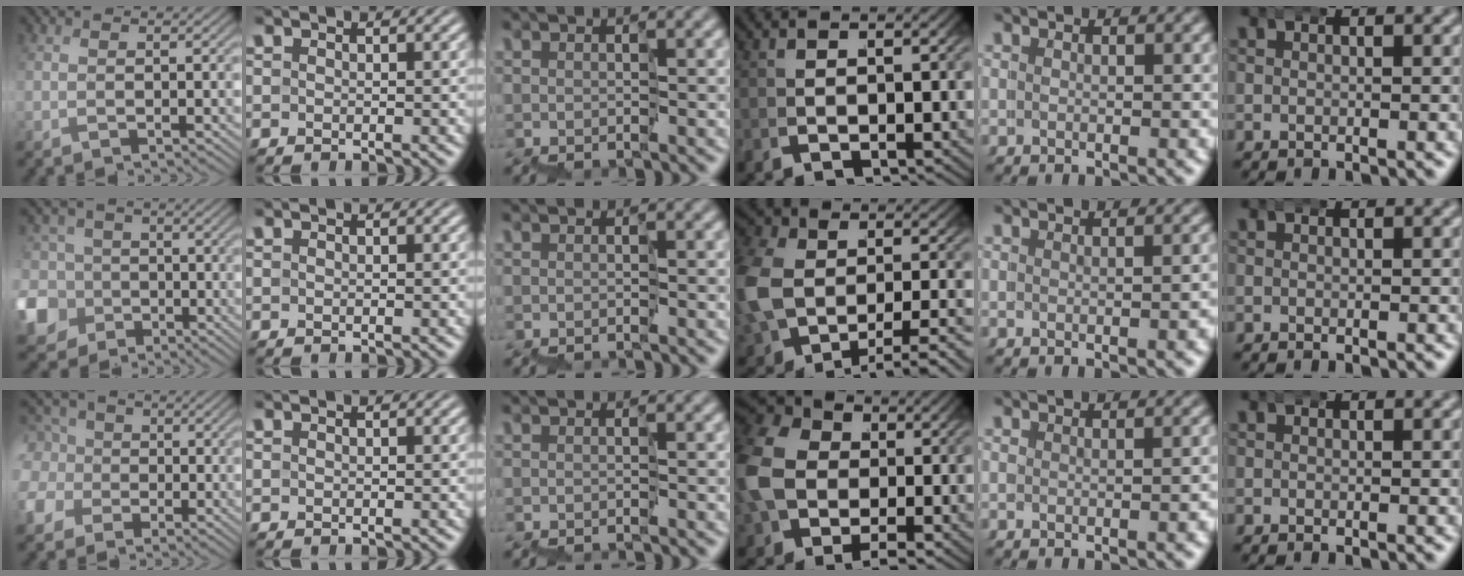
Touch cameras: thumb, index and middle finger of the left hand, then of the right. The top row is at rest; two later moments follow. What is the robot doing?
{"motion": "wrap", "object": "belt"}